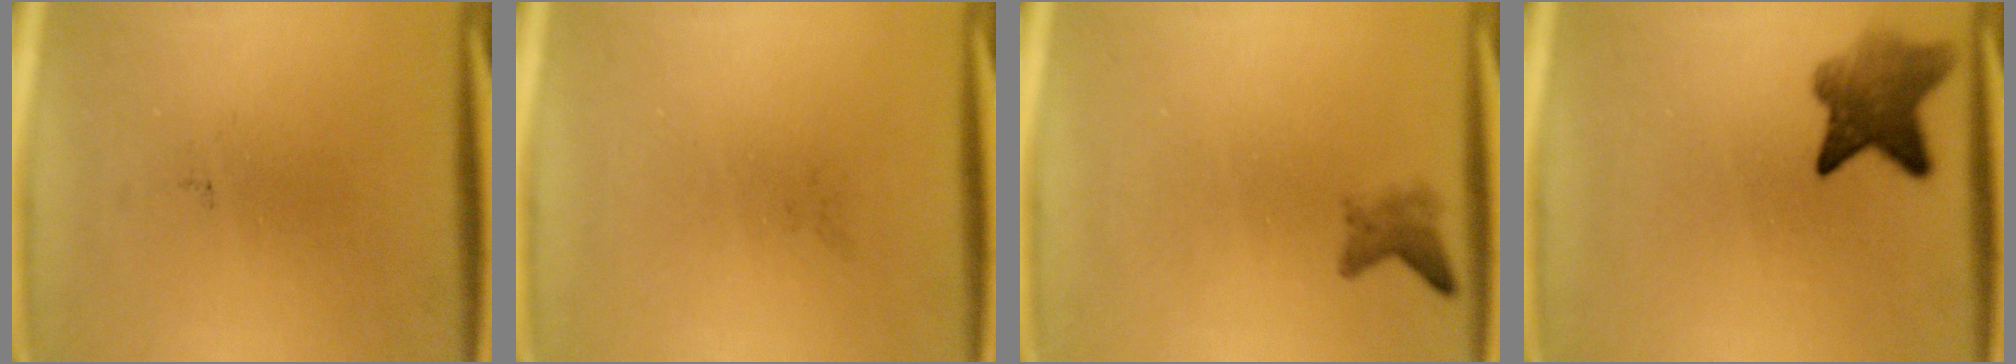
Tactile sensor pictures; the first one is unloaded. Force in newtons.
{"total": 0.0}
{"total": 1.7}
{"total": 5.9}